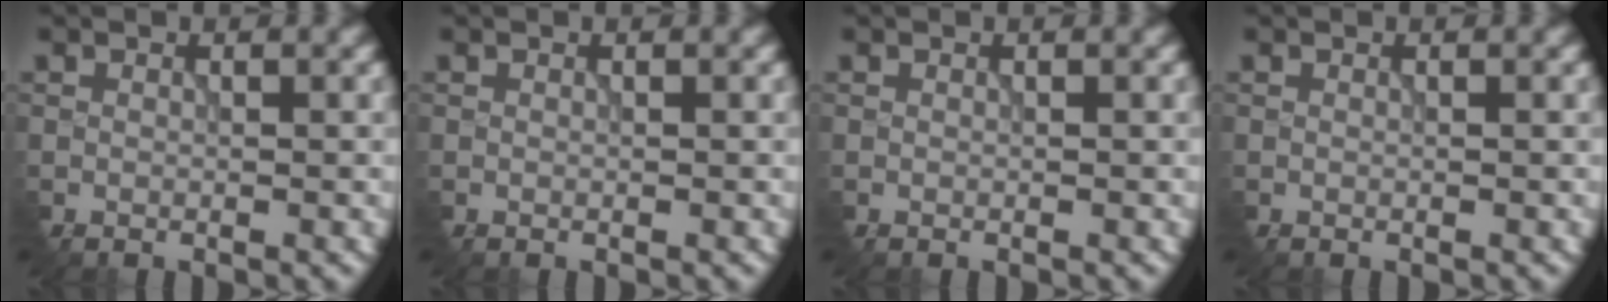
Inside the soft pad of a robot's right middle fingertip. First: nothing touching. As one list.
[{"total": 0.0}, {"total": 0.0}, {"total": 0.0}]